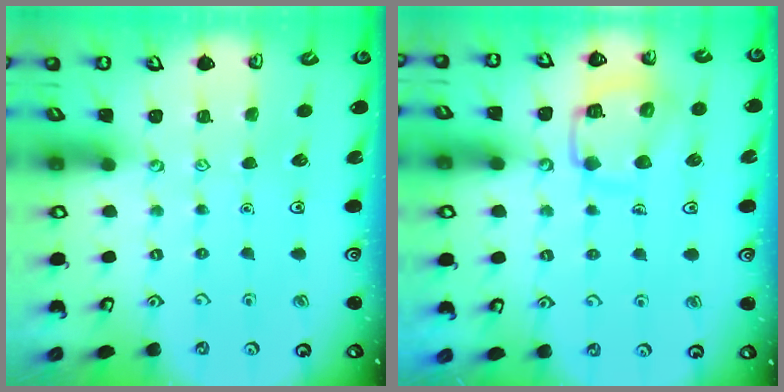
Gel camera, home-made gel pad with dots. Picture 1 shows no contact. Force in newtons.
{"total": 15.0, "press": 14.9, "slide": 1.5}